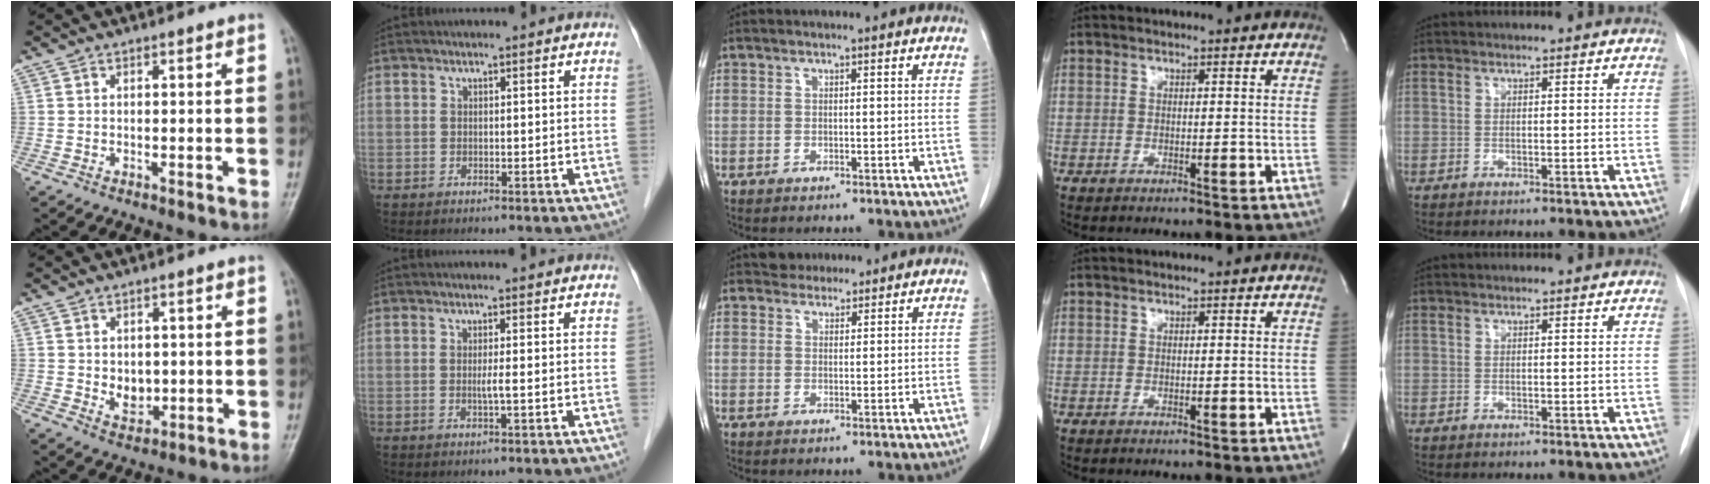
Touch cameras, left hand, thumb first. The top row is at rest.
{"thumb": {"total": 4.4, "force": [0.1, 3.4, 2.8], "torque": [-0.025, -0.007, 0.012]}, "index": {"total": 1.2, "force": [-0.2, -0.4, 1.2], "torque": [-0.020, -0.002, -0.006]}, "middle": {"total": 2.8, "force": [2.4, 1.3, -0.1], "torque": [0.002, 0.012, 0.038]}}